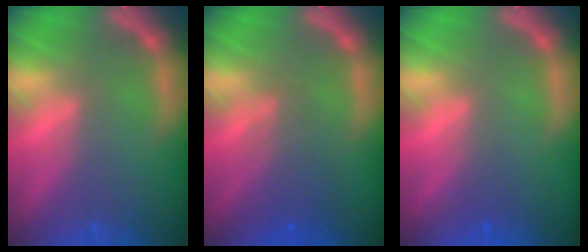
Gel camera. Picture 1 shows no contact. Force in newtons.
{"total": 3.6}
{"total": 0.9}